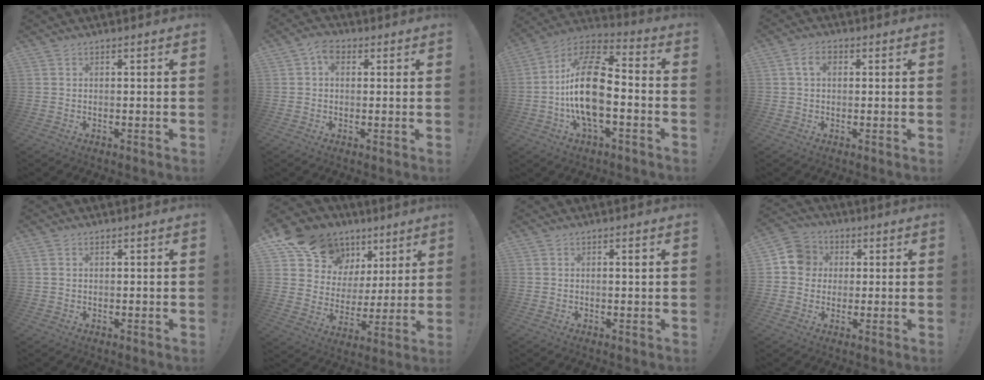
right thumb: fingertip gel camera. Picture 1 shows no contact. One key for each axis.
{"total": 4.4, "fx": 1.0, "fy": 3.2, "fz": 2.8, "tx": -0.048, "ty": 0.004, "tz": 0.019}
{"total": 21.0, "fx": -3.6, "fy": 10.1, "fz": 18.0, "tx": -0.341, "ty": 0.030, "tz": -0.060}
{"total": 4.7, "fx": 1.3, "fy": 3.0, "fz": 3.4, "tx": -0.066, "ty": 0.006, "tz": 0.021}
{"total": 1.0, "fx": 0.5, "fy": 0.7, "fz": 0.4, "tx": -0.014, "ty": 0.004, "tz": 0.011}
{"total": 15.1, "fx": 10.7, "fy": 10.1, "fz": 3.4, "tx": -0.052, "ty": -0.076, "tz": 0.213}
{"total": 1.1, "fx": 0.3, "fy": -0.1, "fz": 1.1, "tx": -0.005, "ty": -0.004, "tz": -0.001}
{"total": 9.0, "fx": 1.1, "fy": 8.5, "fz": 2.8, "tx": -0.028, "ty": 0.012, "tz": 0.026}